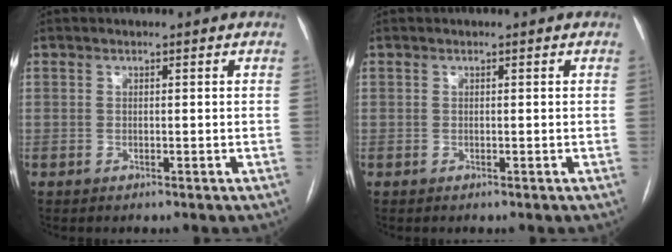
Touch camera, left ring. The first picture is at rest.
{"total": 0.0}